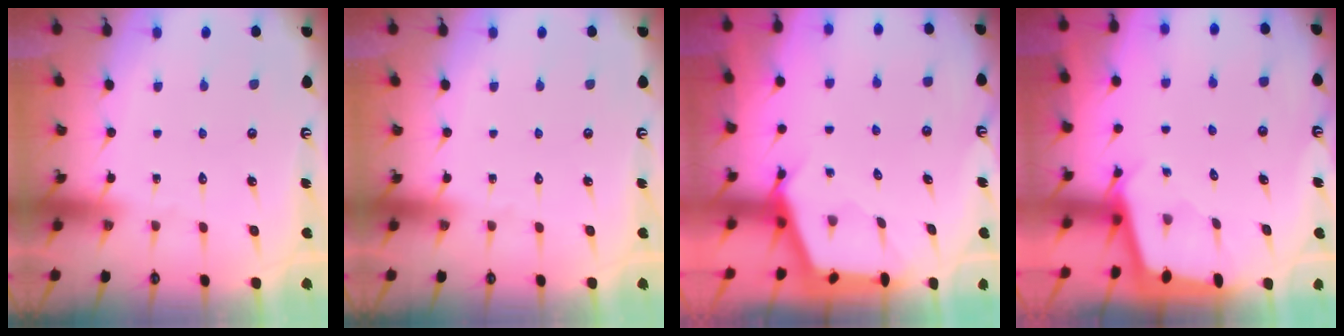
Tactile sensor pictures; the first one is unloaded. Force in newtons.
{"total": 0.0}
{"total": 2.8, "press": 2.8, "slide": 0.3}
{"total": 1.9, "press": 1.9, "slide": 0.2}